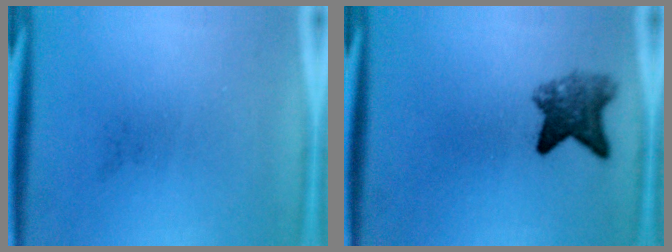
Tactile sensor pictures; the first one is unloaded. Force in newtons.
{"total": 5.6}